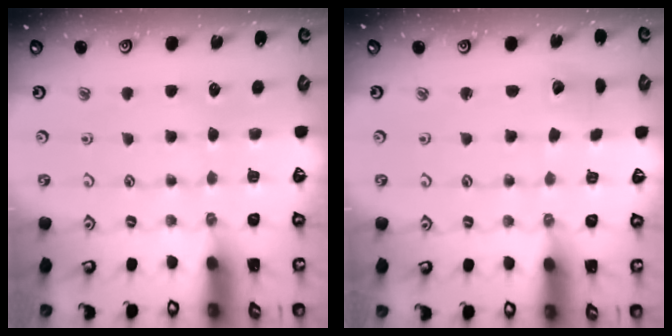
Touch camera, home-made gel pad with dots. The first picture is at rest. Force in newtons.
{"total": 2.4, "press": 2.4, "slide": 0.3}